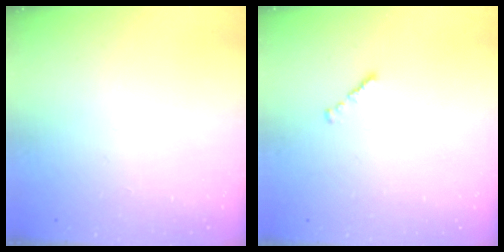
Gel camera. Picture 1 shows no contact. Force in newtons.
{"total": 1.1, "press": 1.0, "slide": 0.5}